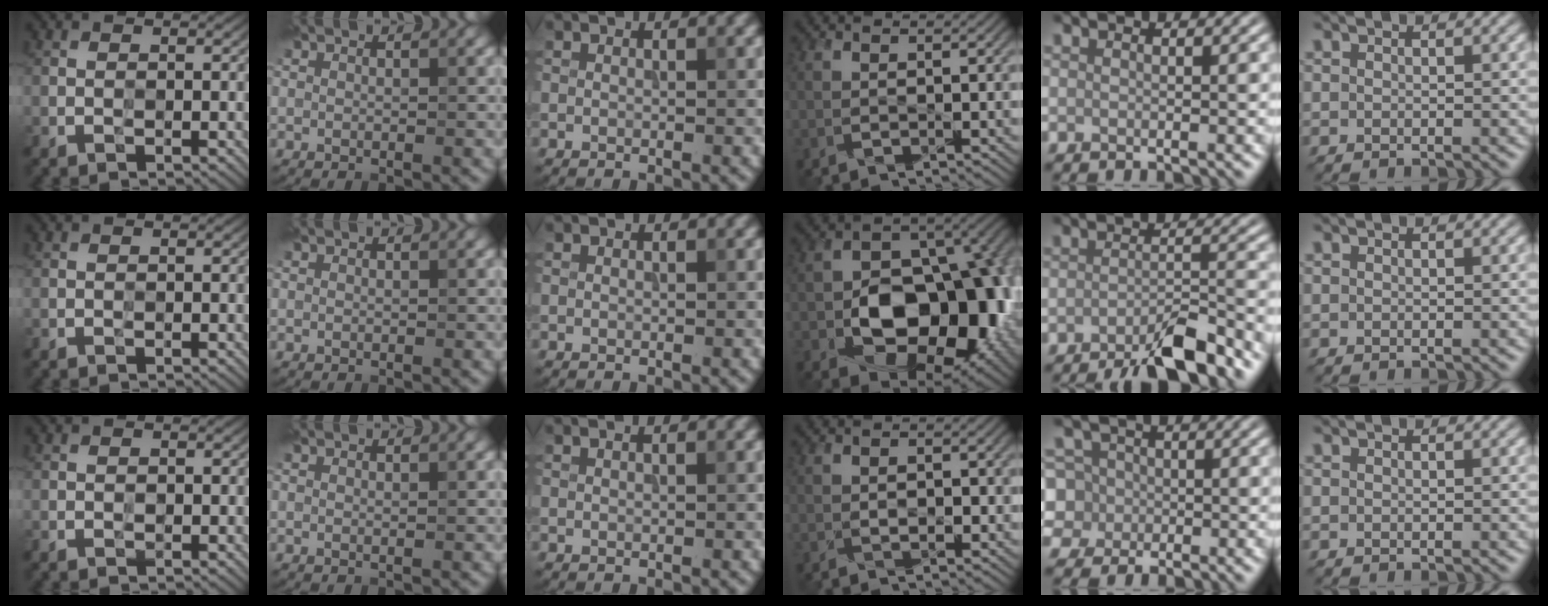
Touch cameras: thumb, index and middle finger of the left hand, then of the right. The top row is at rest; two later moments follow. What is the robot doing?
{"motion": "wipe", "object": "glasses"}